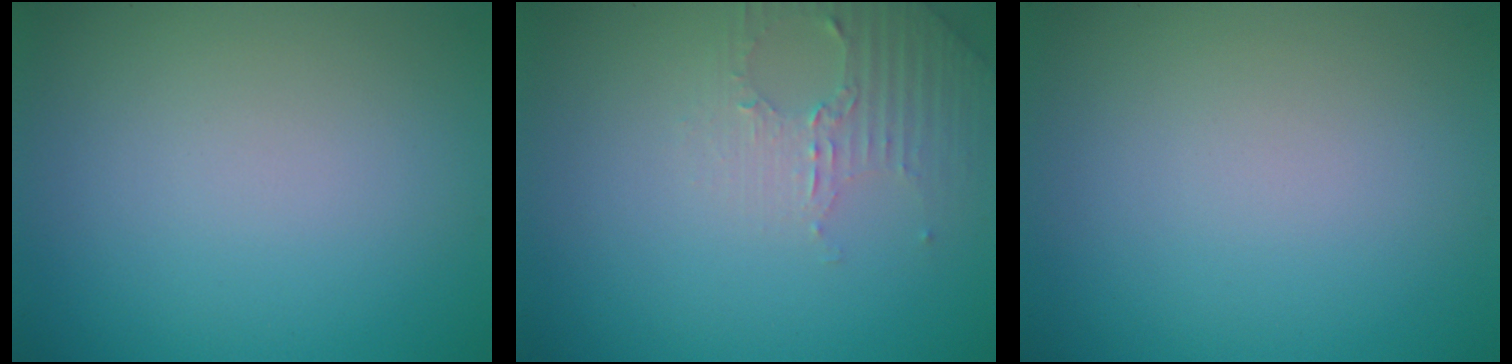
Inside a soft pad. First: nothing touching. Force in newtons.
{"total": 2.6, "press": 2.5, "slide": 0.7}
{"total": 0.0}